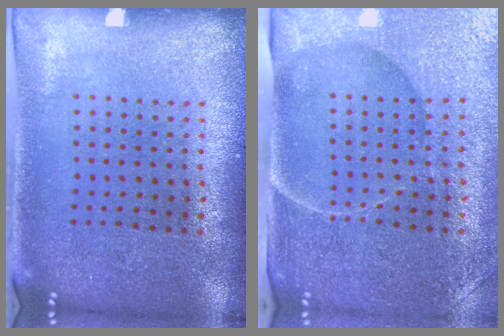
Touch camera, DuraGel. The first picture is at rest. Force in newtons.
{"total": 4.6, "press": 4.1, "slide": 2.2}